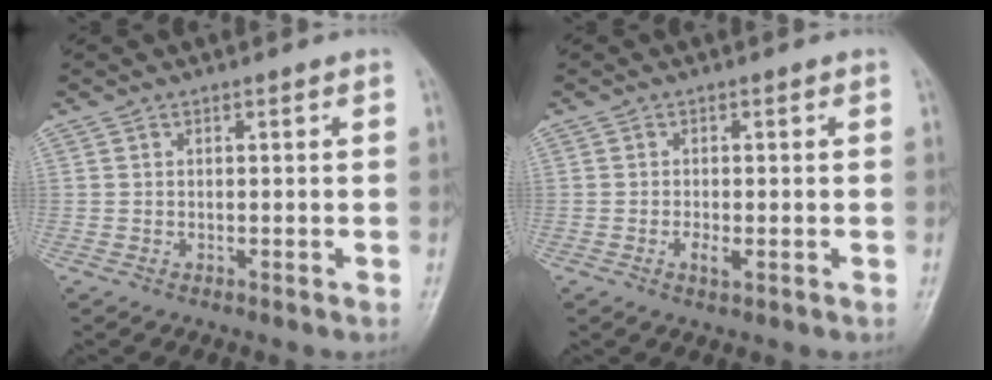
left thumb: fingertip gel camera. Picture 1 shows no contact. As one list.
[{"total": 2.3, "force": [-0.4, 0.9, 2.1], "torque": [-0.038, -0.004, -0.007]}]